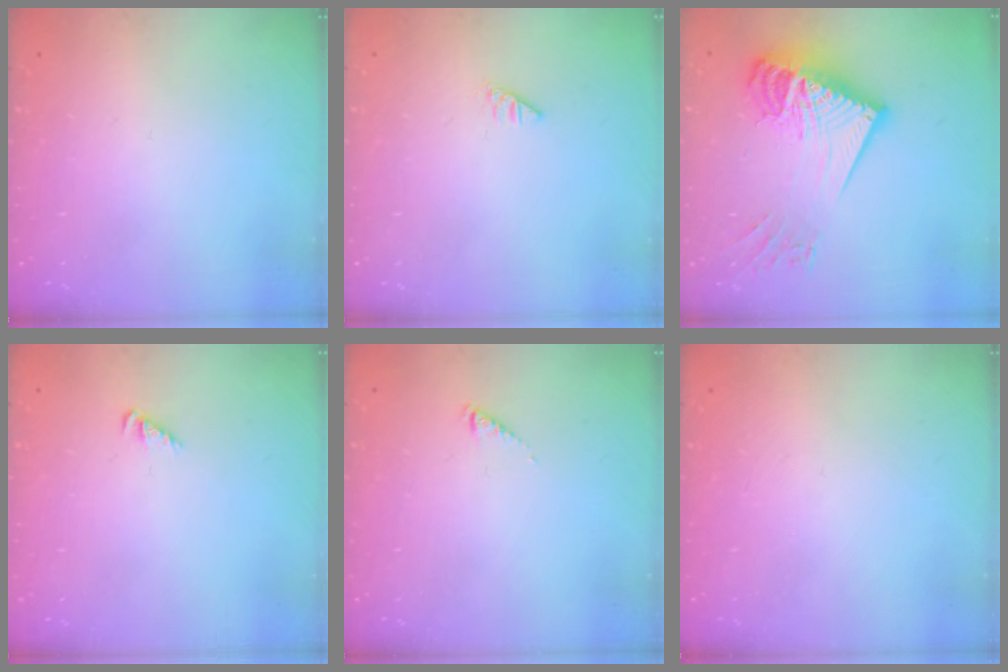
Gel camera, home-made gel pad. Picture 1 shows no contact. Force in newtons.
{"total": 0.0}
{"total": 21.5, "press": 21.3, "slide": 2.7}
{"total": 2.3, "press": 2.2, "slide": 0.4}
{"total": 0.6, "press": 0.6, "slide": 0.1}
{"total": 0.0}